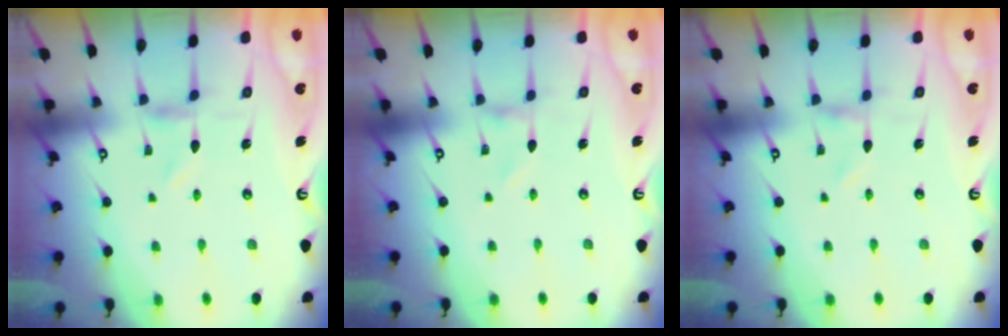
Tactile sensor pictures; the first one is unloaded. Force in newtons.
{"total": 0.0}
{"total": 0.0}